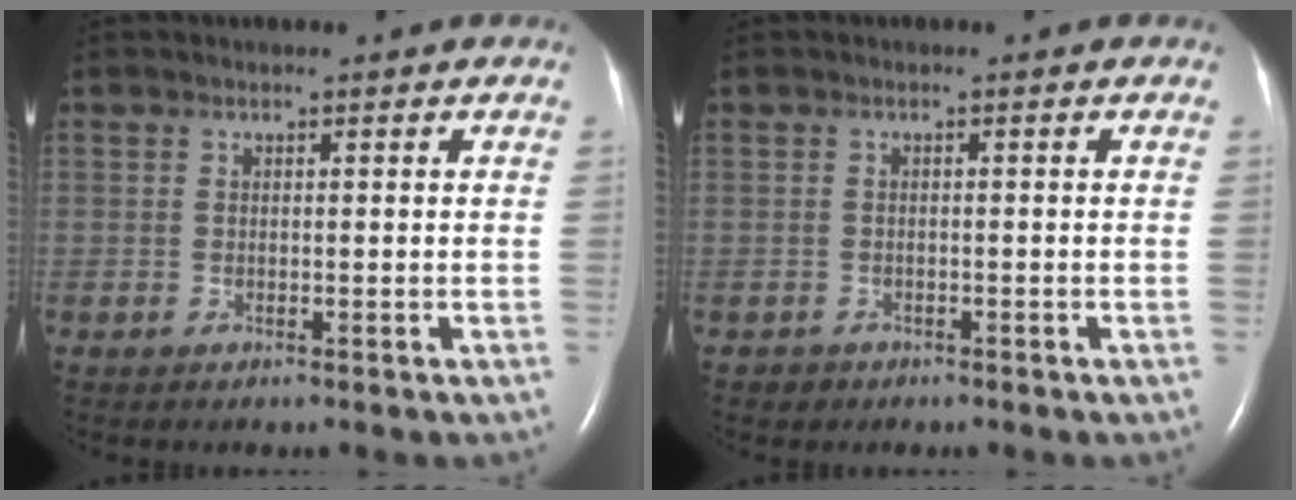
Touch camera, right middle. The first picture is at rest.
{"total": 1.1, "force": [-0.7, 0.8, -0.1], "torque": [-0.002, 0.003, -0.013]}